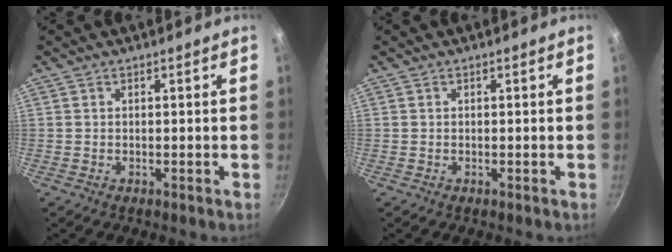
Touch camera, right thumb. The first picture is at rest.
{"total": 0.0}